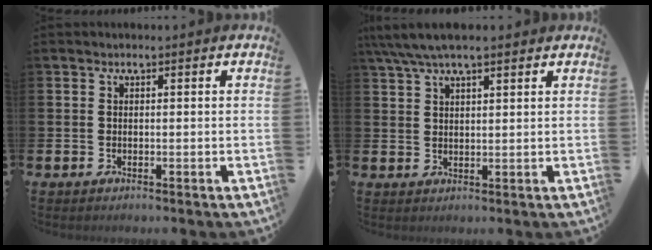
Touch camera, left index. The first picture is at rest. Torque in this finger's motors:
{"motor_torque": [0.96, -1.18, 1.05, 0.21]}